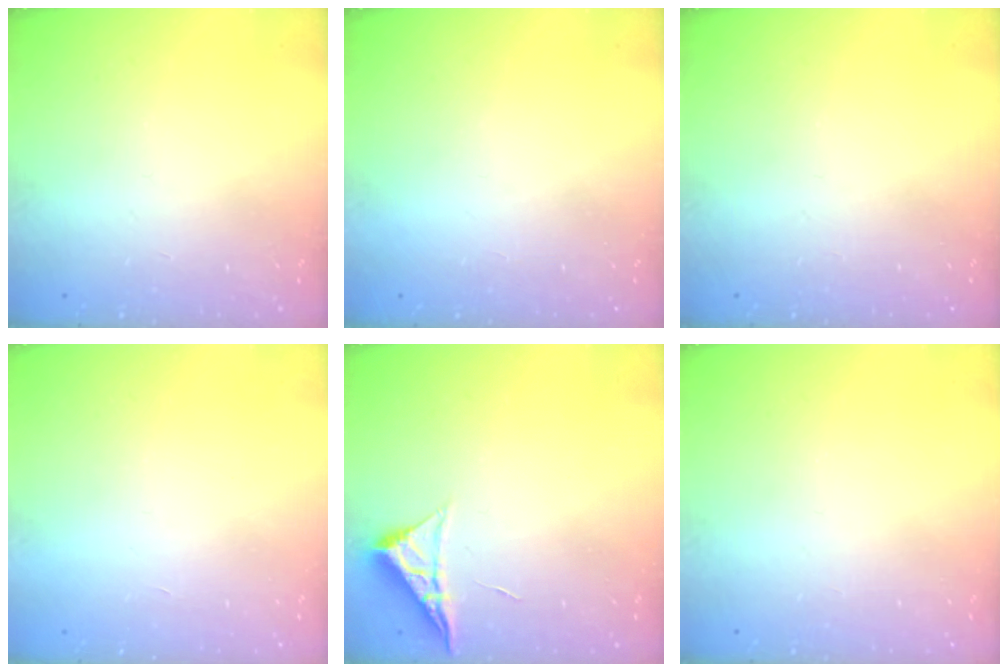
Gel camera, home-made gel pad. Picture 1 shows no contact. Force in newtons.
{"total": 1.5, "press": 1.5, "slide": 0.1}
{"total": 0.0}
{"total": 1.6, "press": 1.6, "slide": 0.1}
{"total": 4.7, "press": 4.7, "slide": 0.7}
{"total": 0.0}